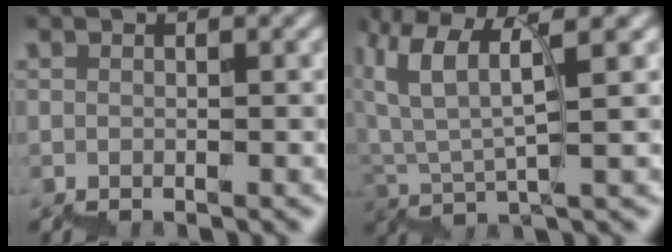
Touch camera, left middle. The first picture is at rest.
{"total": 4.8, "force": [3.7, 0.3, 3.0], "torque": [-0.076, 0.001, 0.072]}